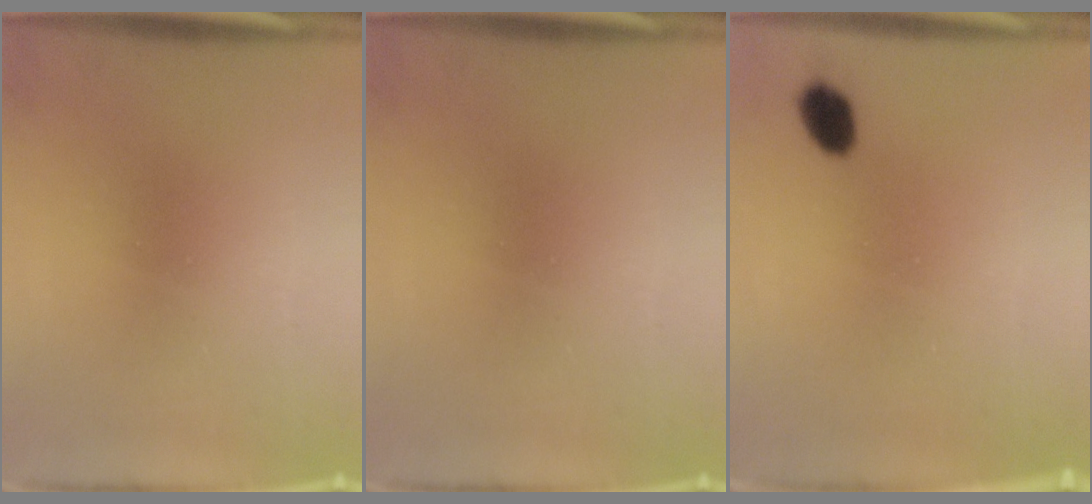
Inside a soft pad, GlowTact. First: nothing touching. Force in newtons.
{"total": 0.0}
{"total": 3.7}